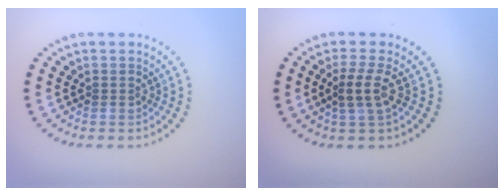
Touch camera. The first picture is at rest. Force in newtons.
{"total": 2.3, "press": 2.0, "slide": 1.1}